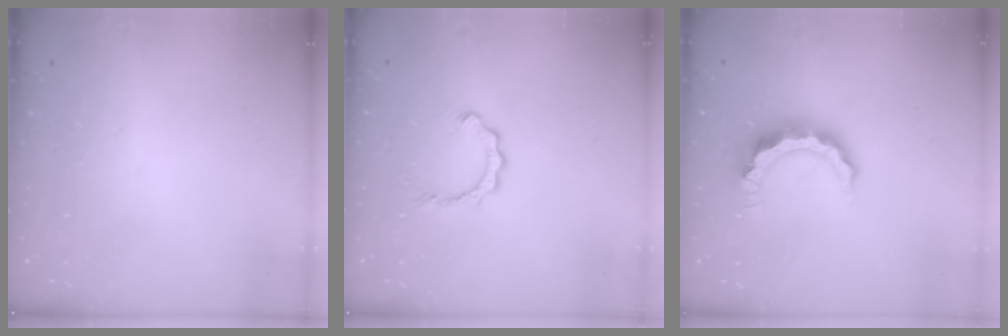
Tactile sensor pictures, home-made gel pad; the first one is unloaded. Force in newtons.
{"total": 2.3, "press": 2.3, "slide": 0.3}
{"total": 9.2, "press": 9.2, "slide": 1.2}